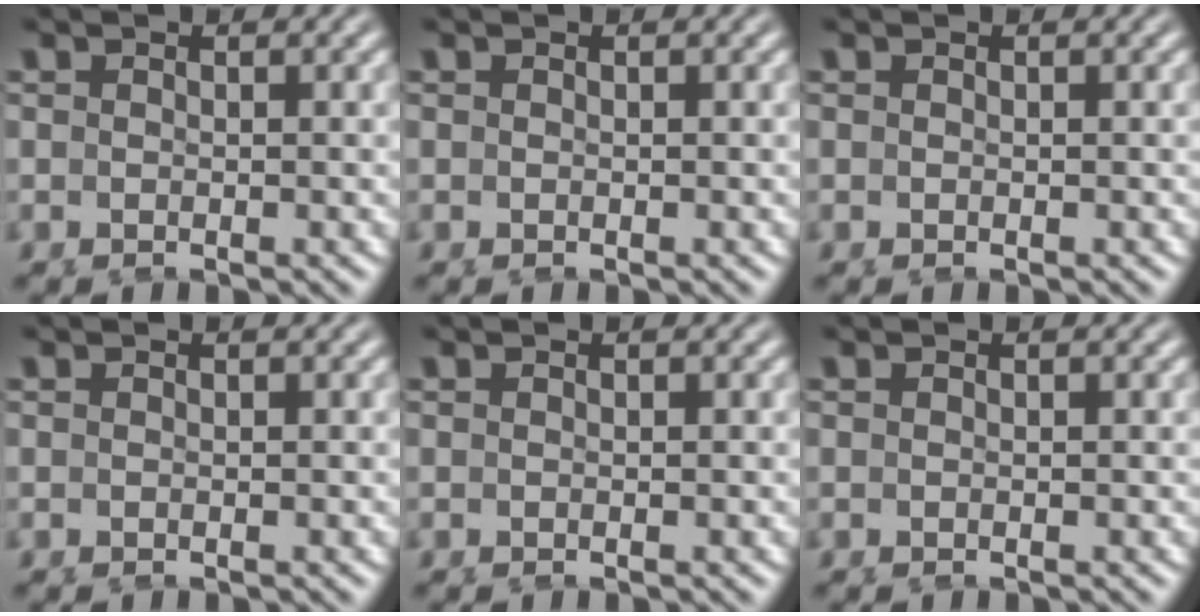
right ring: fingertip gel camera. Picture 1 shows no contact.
{"total": 0.0}
{"total": 0.0}
{"total": 0.0}
{"total": 0.0}
{"total": 0.0}